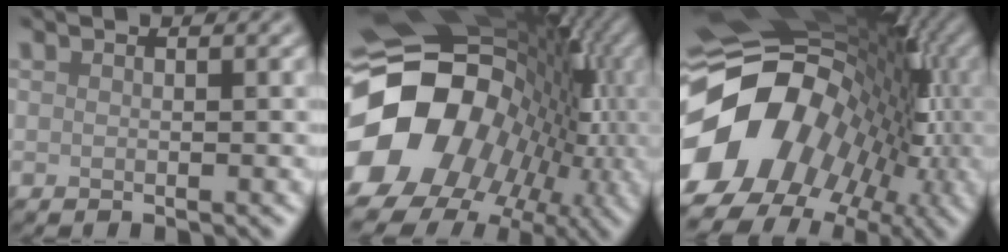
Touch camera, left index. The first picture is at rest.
{"total": 18.6, "force": [-3.0, 15.0, 10.6], "torque": [-0.210, -0.025, -0.042]}
{"total": 16.8, "force": [-3.3, 12.7, 10.5], "torque": [-0.185, -0.014, -0.054]}